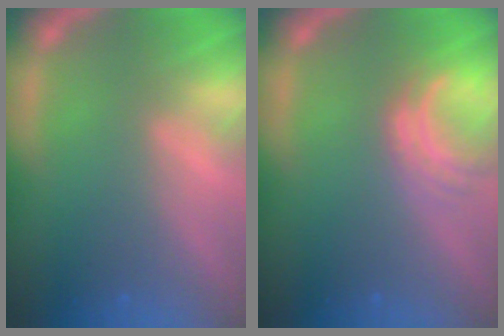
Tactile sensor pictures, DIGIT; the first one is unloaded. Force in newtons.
{"total": 3.0}